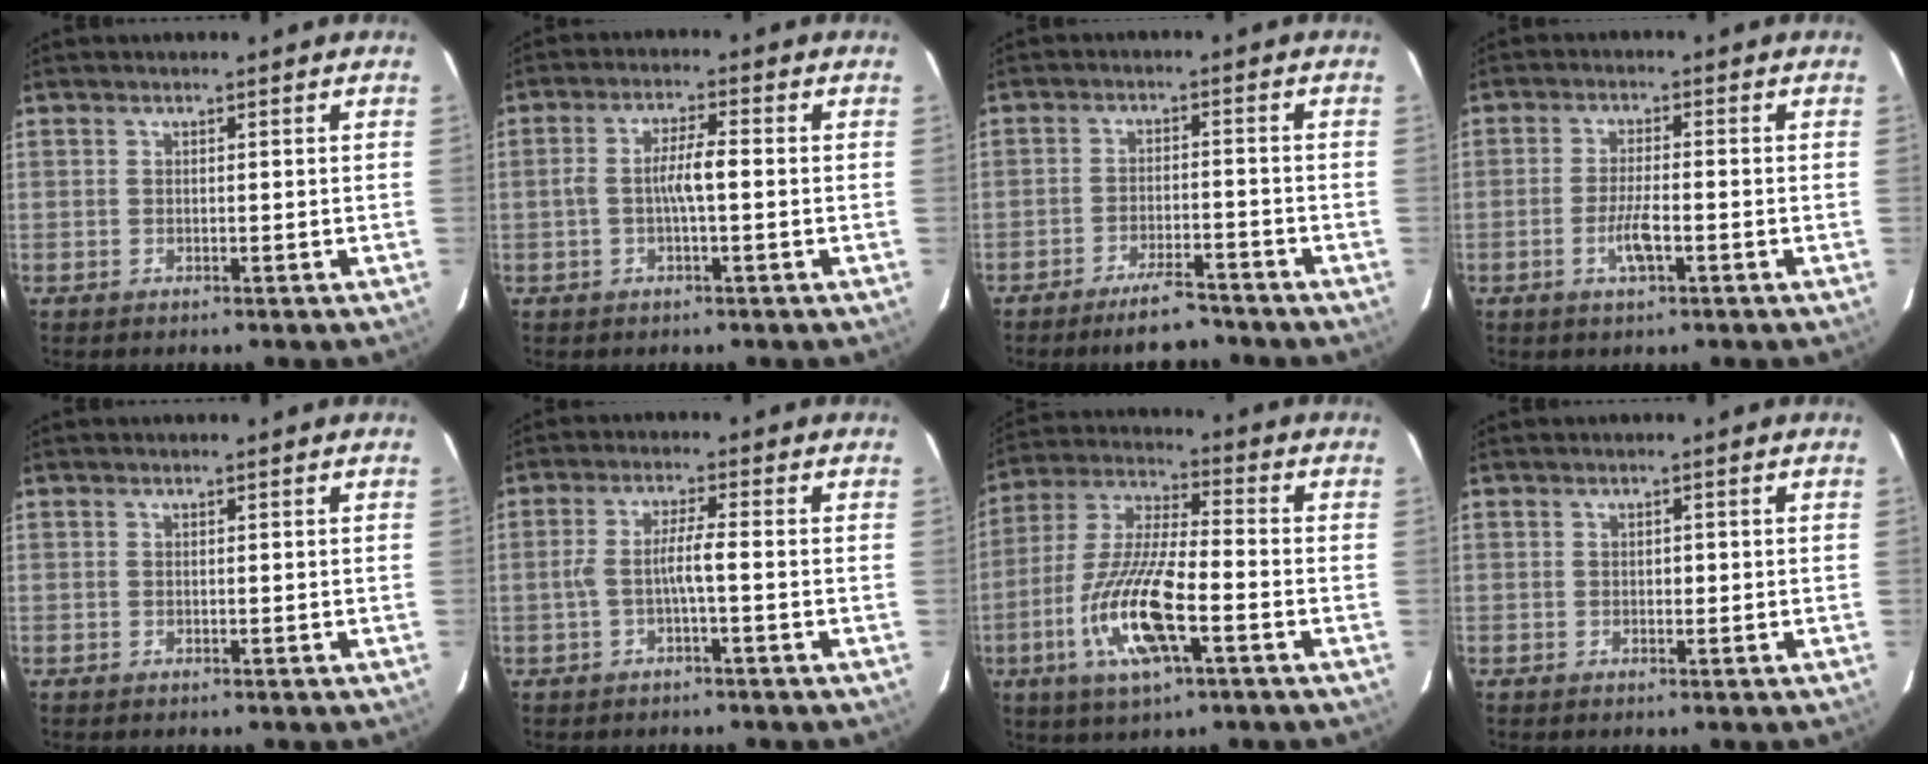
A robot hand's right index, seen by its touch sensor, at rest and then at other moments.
{"total": 4.5, "force": [-0.5, 0.7, 4.5], "torque": [-0.086, 0.011, -0.008]}
{"total": 6.1, "force": [-5.2, 1.1, 2.9], "torque": [-0.051, -0.008, -0.090]}
{"total": 4.1, "force": [-1.6, 0.7, 3.7], "torque": [-0.075, -0.002, -0.030]}
{"total": 0.0}
{"total": 3.8, "force": [-0.9, 0.0, 3.7], "torque": [-0.071, 0.010, -0.016]}
{"total": 14.7, "force": [-5.3, 2.8, 13.4], "torque": [-0.279, -0.010, -0.095]}
{"total": 0.7, "force": [-0.1, 0.5, 0.5], "torque": [-0.008, 0.002, -0.002]}